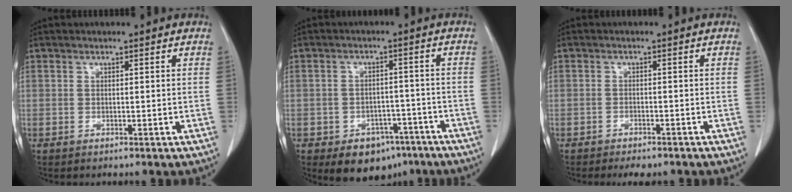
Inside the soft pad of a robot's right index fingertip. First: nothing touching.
{"total": 8.3, "force": [-5.2, 5.4, 3.4], "torque": [-0.038, 0.014, -0.067]}
{"total": 4.2, "force": [-3.5, 1.5, 1.9], "torque": [-0.020, -0.004, -0.043]}